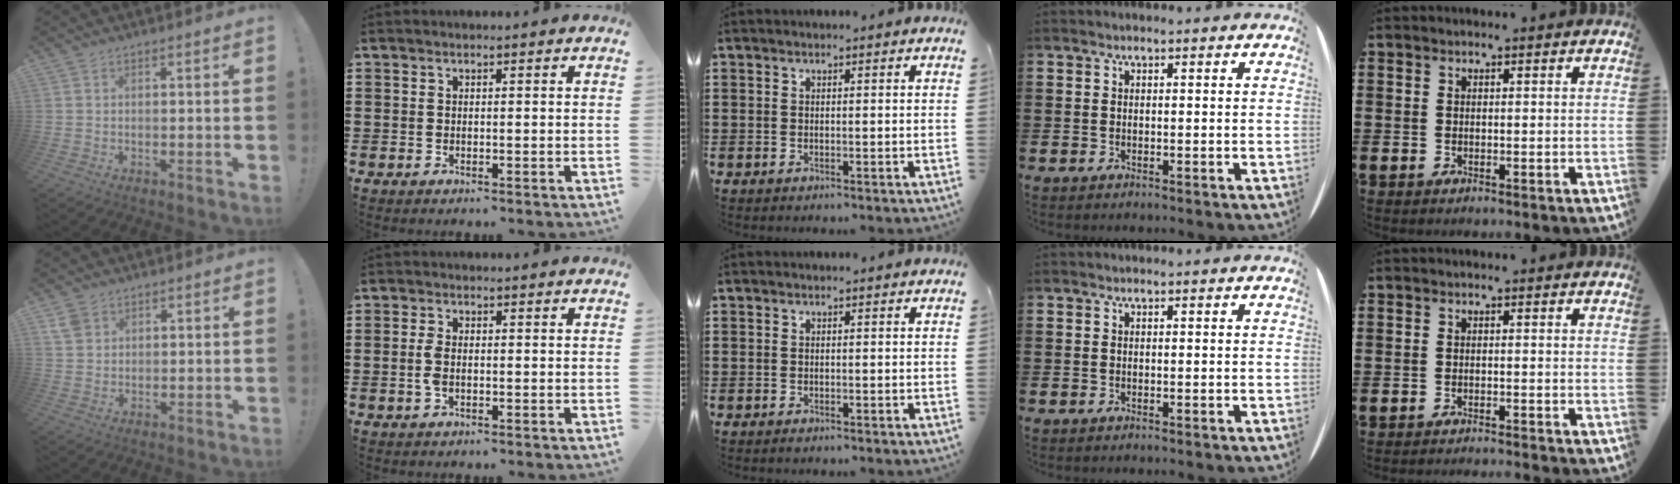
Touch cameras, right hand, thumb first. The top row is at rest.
{"thumb": {"total": 4.1, "force": [2.4, 2.9, 1.7], "torque": [-0.030, -0.005, 0.048]}, "index": {"total": 2.6, "force": [-0.4, 1.1, 2.3], "torque": [-0.058, -0.006, -0.011]}, "little": {"total": 1.0, "force": [-1.0, -0.3, 0.0], "torque": [0.001, 0.001, -0.020]}}